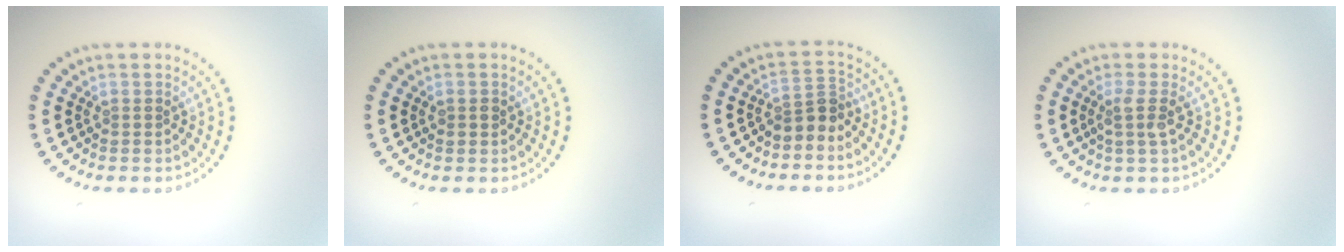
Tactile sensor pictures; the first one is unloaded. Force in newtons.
{"total": 0.9, "press": 0.9, "slide": 0.1}
{"total": 2.4, "press": 1.9, "slide": 1.5}
{"total": 1.8, "press": 1.3, "slide": 1.3}